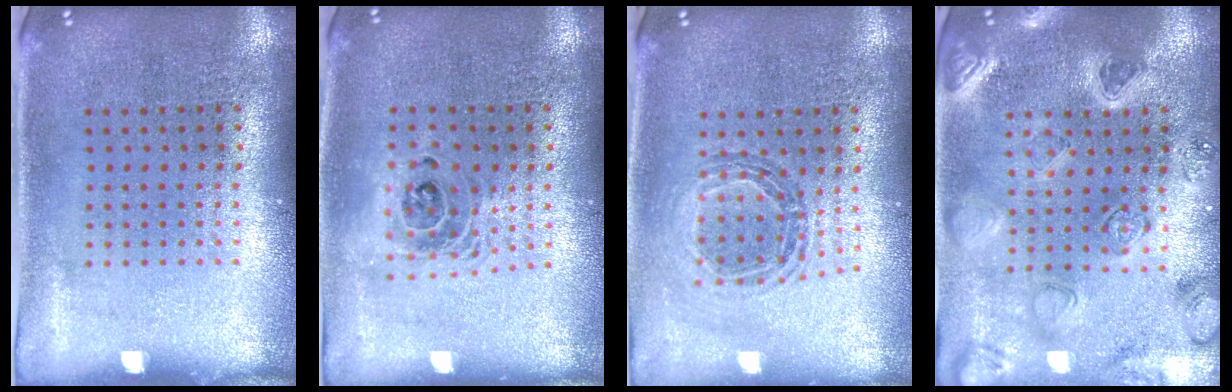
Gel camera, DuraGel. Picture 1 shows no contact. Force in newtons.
{"total": 1.6, "press": 1.3, "slide": 0.9}
{"total": 0.9, "press": 0.9, "slide": 0.1}
{"total": 2.2, "press": 2.2, "slide": 0.4}